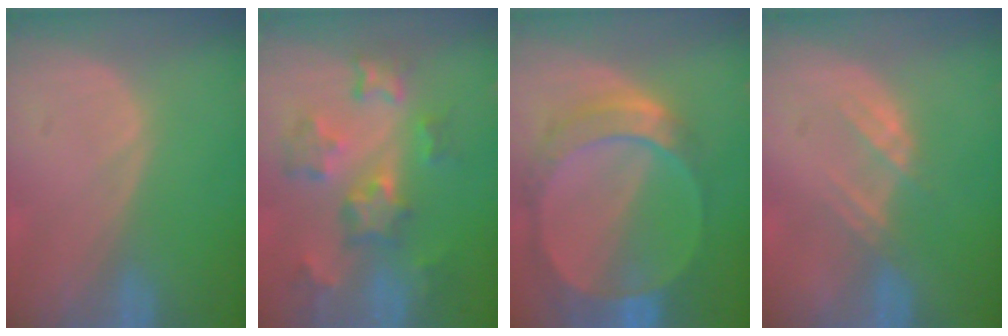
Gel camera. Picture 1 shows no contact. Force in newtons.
{"total": 8.8, "press": 7.8, "slide": 4.2}
{"total": 9.2, "press": 8.1, "slide": 4.5}
{"total": 3.0, "press": 2.9, "slide": 0.7}